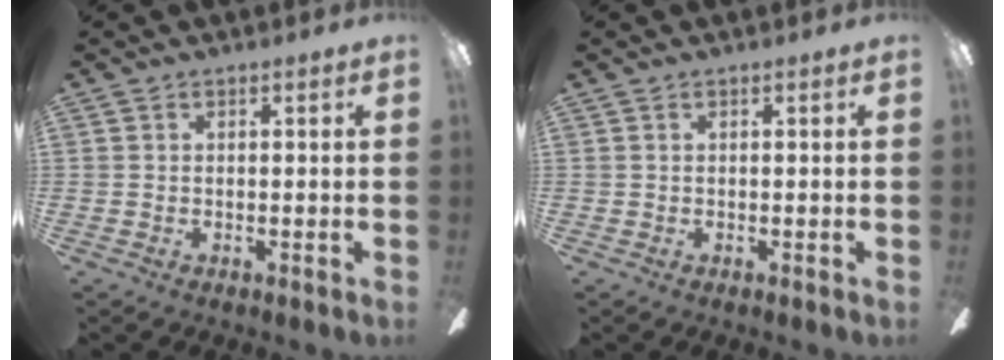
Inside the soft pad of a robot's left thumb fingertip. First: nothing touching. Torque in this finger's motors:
{"motor_torque": [-0.04, -0.13, -0.06, 0.22, 0.00]}